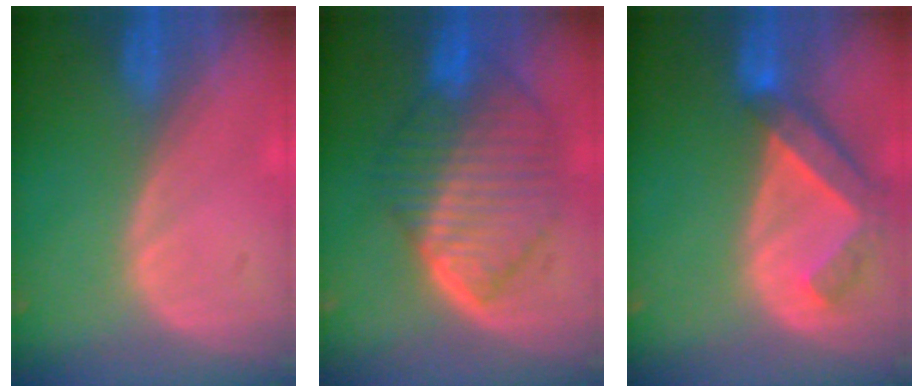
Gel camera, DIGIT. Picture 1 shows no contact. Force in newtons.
{"total": 10.6, "press": 10.5, "slide": 0.9}
{"total": 6.4, "press": 5.8, "slide": 2.8}